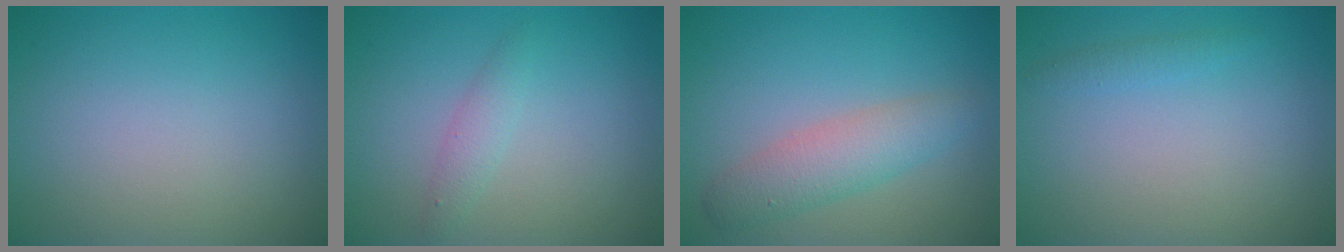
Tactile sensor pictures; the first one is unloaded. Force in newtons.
{"total": 1.4, "press": 1.4, "slide": 0.0}
{"total": 3.5, "press": 3.5, "slide": 0.2}
{"total": 0.9, "press": 0.9, "slide": 0.0}